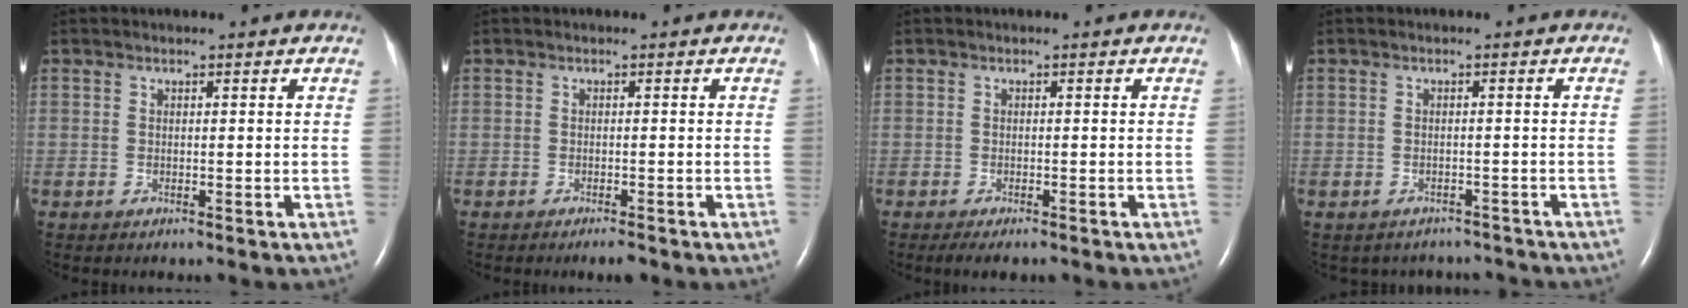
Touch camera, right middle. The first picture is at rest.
{"total": 1.7, "force": [-1.3, 0.2, 1.0], "torque": [-0.018, -0.004, -0.017]}
{"total": 3.8, "force": [-2.9, 1.1, 2.2], "torque": [-0.029, -0.009, -0.038]}
{"total": 5.7, "force": [-5.1, 2.6, 0.1], "torque": [0.000, 0.015, -0.052]}